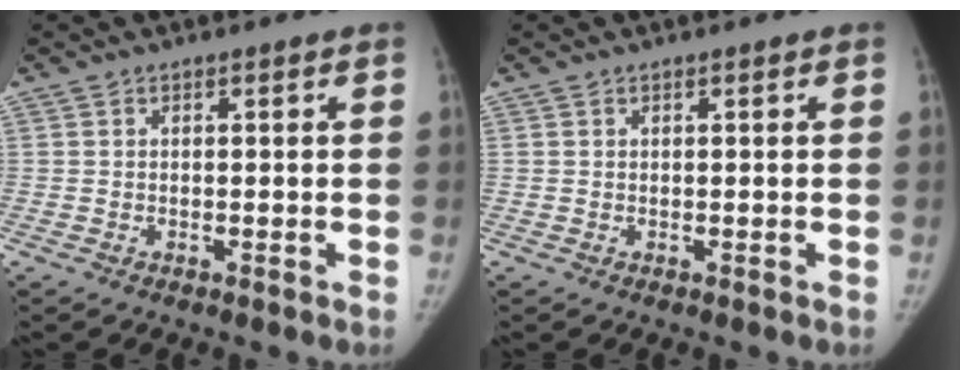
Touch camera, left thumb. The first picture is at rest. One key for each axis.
{"total": 0.0}